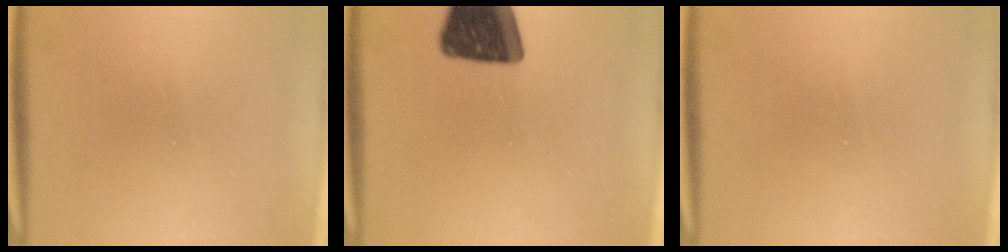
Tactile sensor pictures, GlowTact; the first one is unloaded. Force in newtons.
{"total": 16.2}
{"total": 0.0}